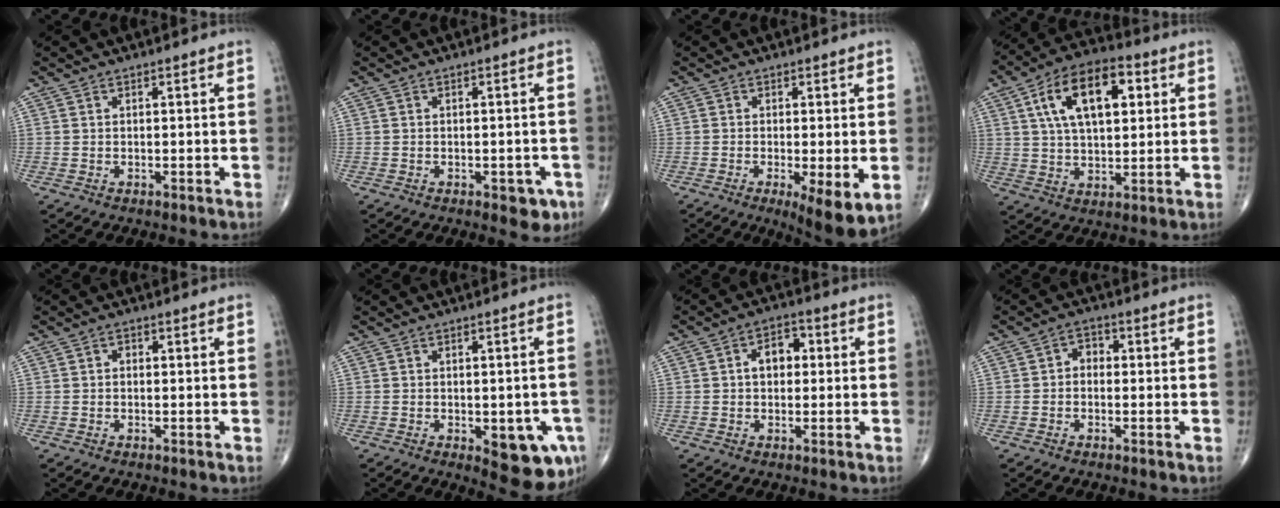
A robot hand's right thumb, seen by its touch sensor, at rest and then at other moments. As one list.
[{"total": 4.0, "force": [-1.9, 2.2, 2.8], "torque": [-0.014, 0.006, -0.019]}, {"total": 8.1, "force": [-2.2, 2.2, 7.5], "torque": [-0.116, -0.023, -0.033]}, {"total": 16.0, "force": [5.0, 8.2, 12.7], "torque": [-0.195, 0.006, 0.079]}, {"total": 0.9, "force": [0.0, 0.7, 0.5], "torque": [0.000, 0.004, -0.004]}, {"total": 10.3, "force": [-3.5, 4.4, 8.6], "torque": [-0.078, 0.002, -0.033]}, {"total": 5.8, "force": [0.6, 4.1, 4.1], "torque": [-0.048, 0.017, 0.002]}, {"total": 2.9, "force": [-0.2, 2.3, 1.8], "torque": [-0.008, 0.014, -0.015]}]